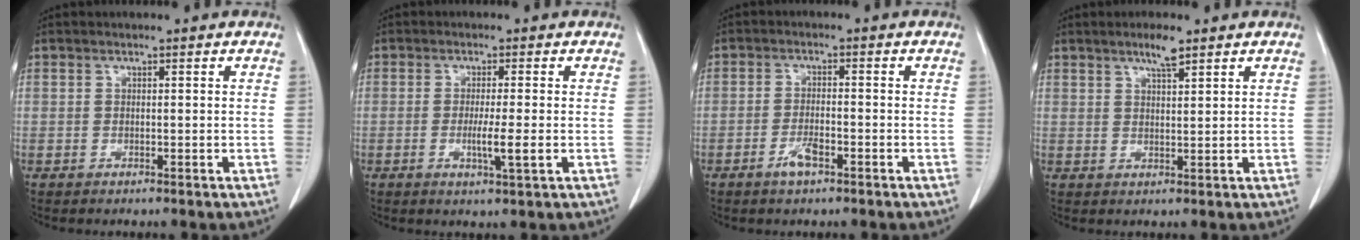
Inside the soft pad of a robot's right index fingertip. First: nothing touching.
{"total": 4.0, "force": [-0.8, -0.2, 3.9], "torque": [-0.070, -0.010, -0.012]}
{"total": 3.2, "force": [-1.8, 0.8, 2.5], "torque": [-0.048, 0.000, -0.031]}
{"total": 3.3, "force": [2.4, 0.4, 2.3], "torque": [-0.044, 0.000, 0.042]}